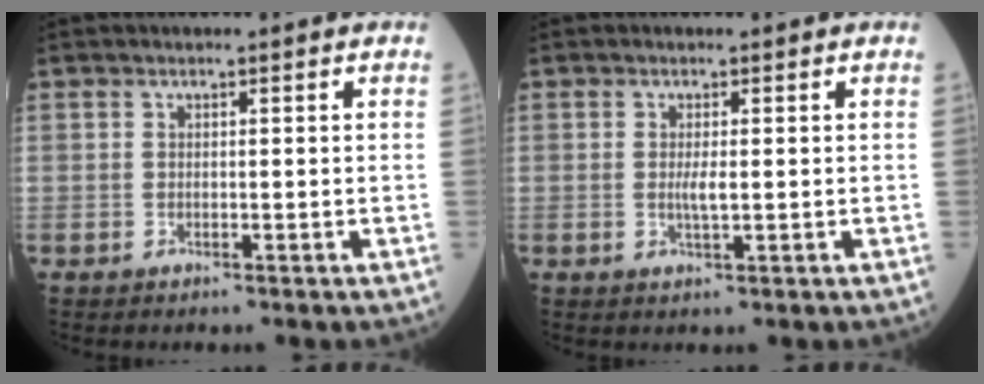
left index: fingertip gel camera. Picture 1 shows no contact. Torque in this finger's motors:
{"motor_torque": [0.18, 0.00, 0.04, 0.01]}